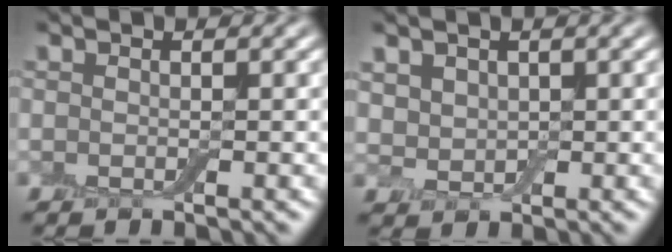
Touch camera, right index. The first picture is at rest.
{"total": 2.1, "force": [1.1, 1.6, 0.7], "torque": [-0.016, 0.004, 0.016]}